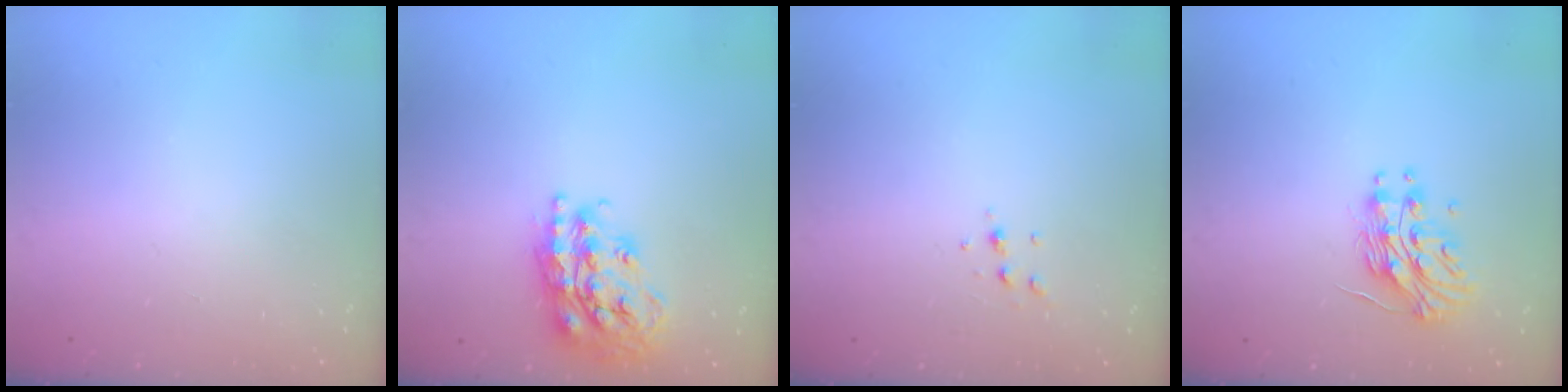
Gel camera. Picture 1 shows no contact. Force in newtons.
{"total": 20.8, "press": 20.8, "slide": 1.4}
{"total": 4.5, "press": 4.3, "slide": 1.3}
{"total": 13.2, "press": 13.2, "slide": 0.8}